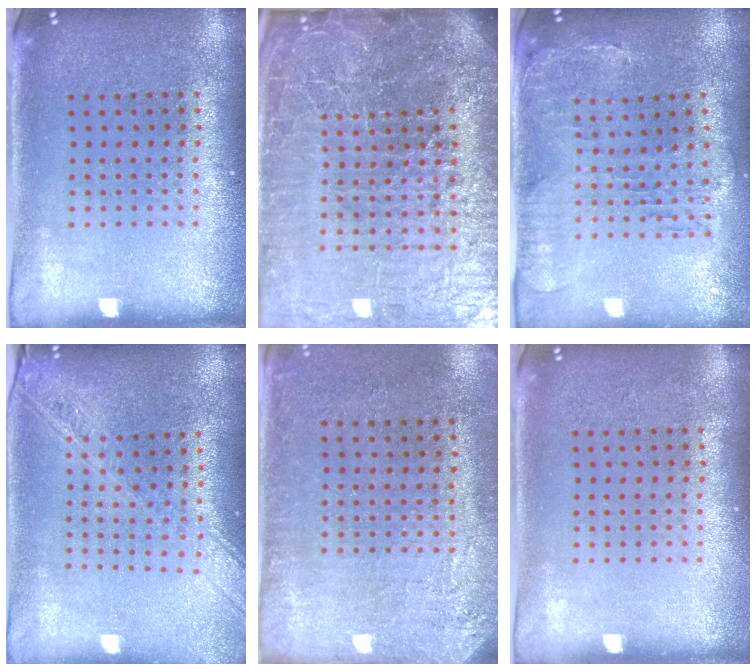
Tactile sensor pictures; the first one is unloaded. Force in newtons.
{"total": 7.7, "press": 6.7, "slide": 3.9}
{"total": 0.7, "press": 0.6, "slide": 0.2}
{"total": 2.2, "press": 1.9, "slide": 1.2}
{"total": 2.7, "press": 2.3, "slide": 1.4}
{"total": 0.0}